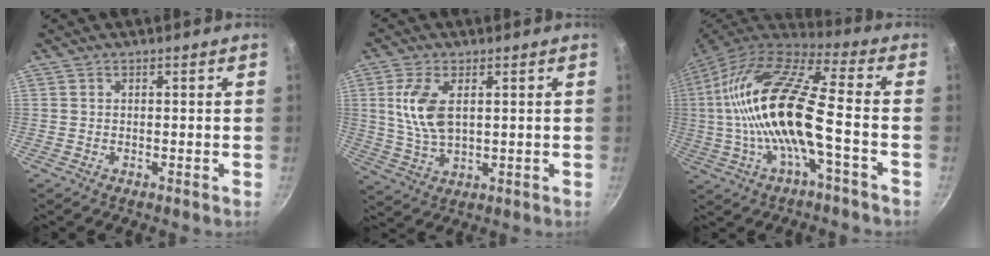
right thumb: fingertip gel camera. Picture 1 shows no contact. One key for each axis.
{"total": 8.8, "fx": 2.0, "fy": 4.5, "fz": 7.3, "tx": -0.147, "ty": -0.007, "tz": 0.043}
{"total": 20.8, "fx": -2.3, "fy": 6.3, "fz": 19.7, "tx": -0.374, "ty": 0.036, "tz": -0.051}